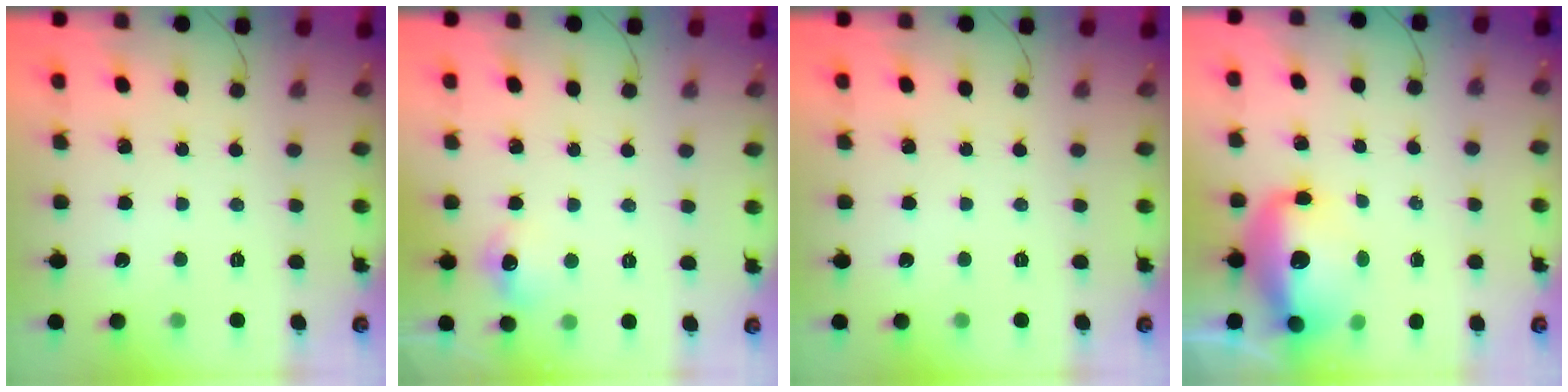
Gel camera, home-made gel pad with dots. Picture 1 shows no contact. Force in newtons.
{"total": 6.8, "press": 6.8, "slide": 1.0}
{"total": 0.0}
{"total": 13.3, "press": 12.9, "slide": 3.1}